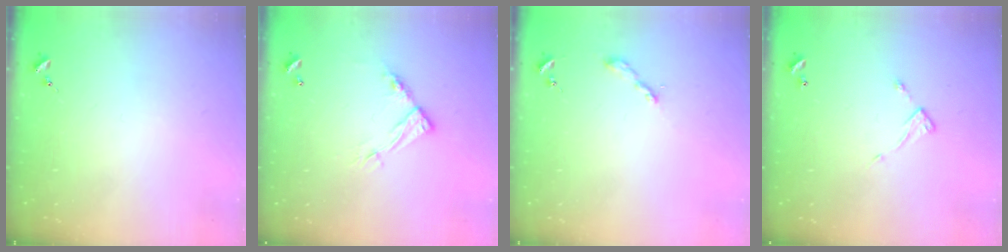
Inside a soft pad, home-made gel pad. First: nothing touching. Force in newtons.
{"total": 9.4, "press": 9.4, "slide": 0.5}
{"total": 2.2, "press": 2.2, "slide": 0.2}
{"total": 5.5, "press": 5.5, "slide": 0.2}